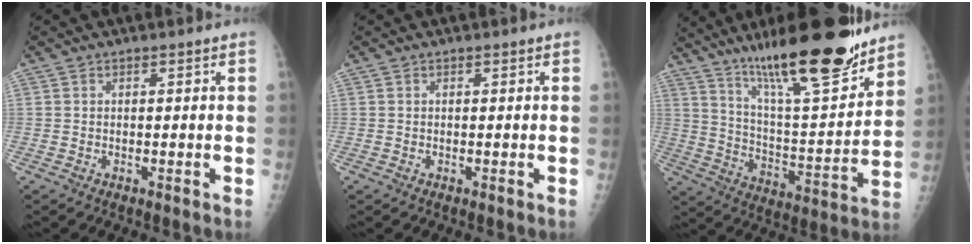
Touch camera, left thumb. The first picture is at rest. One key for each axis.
{"total": 0.0}
{"total": 23.6, "fx": 17.1, "fy": 4.6, "fz": 15.6, "tx": -0.228, "ty": -0.084, "tz": 0.286}